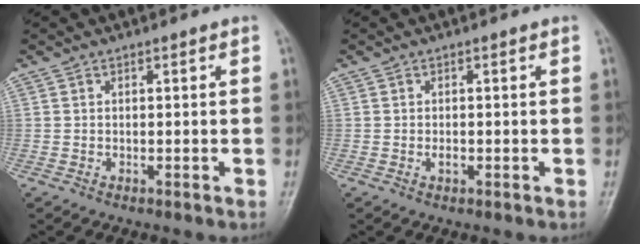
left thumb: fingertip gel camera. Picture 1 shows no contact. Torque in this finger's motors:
{"motor_torque": [-0.04, 0.08, 0.29, 0.39, 0.00]}